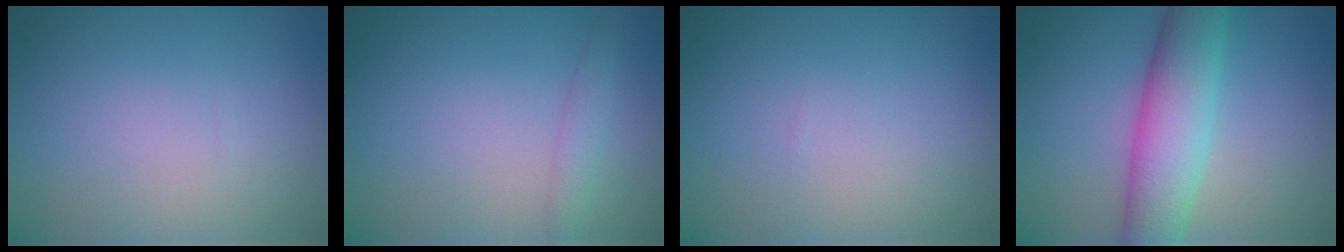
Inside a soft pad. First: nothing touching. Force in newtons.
{"total": 1.4, "press": 1.4, "slide": 0.1}
{"total": 0.0}
{"total": 6.5, "press": 6.5, "slide": 0.5}